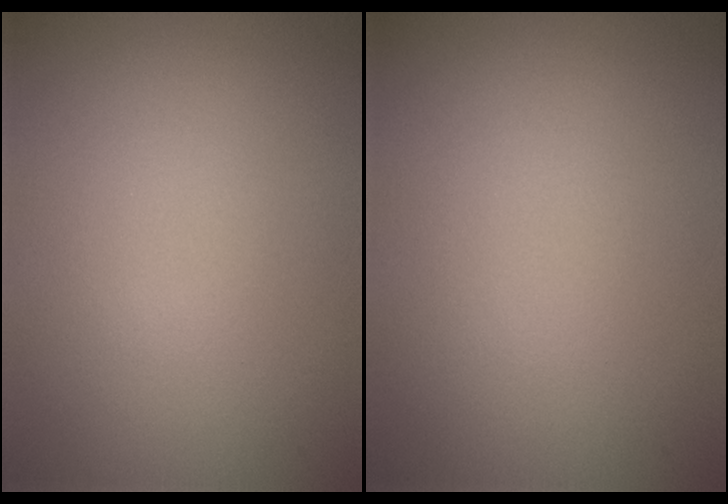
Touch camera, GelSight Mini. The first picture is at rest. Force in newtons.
{"total": 0.0}